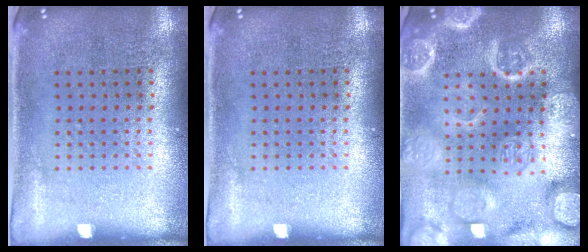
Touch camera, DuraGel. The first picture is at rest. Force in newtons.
{"total": 0.0}
{"total": 4.7, "press": 4.6, "slide": 0.5}